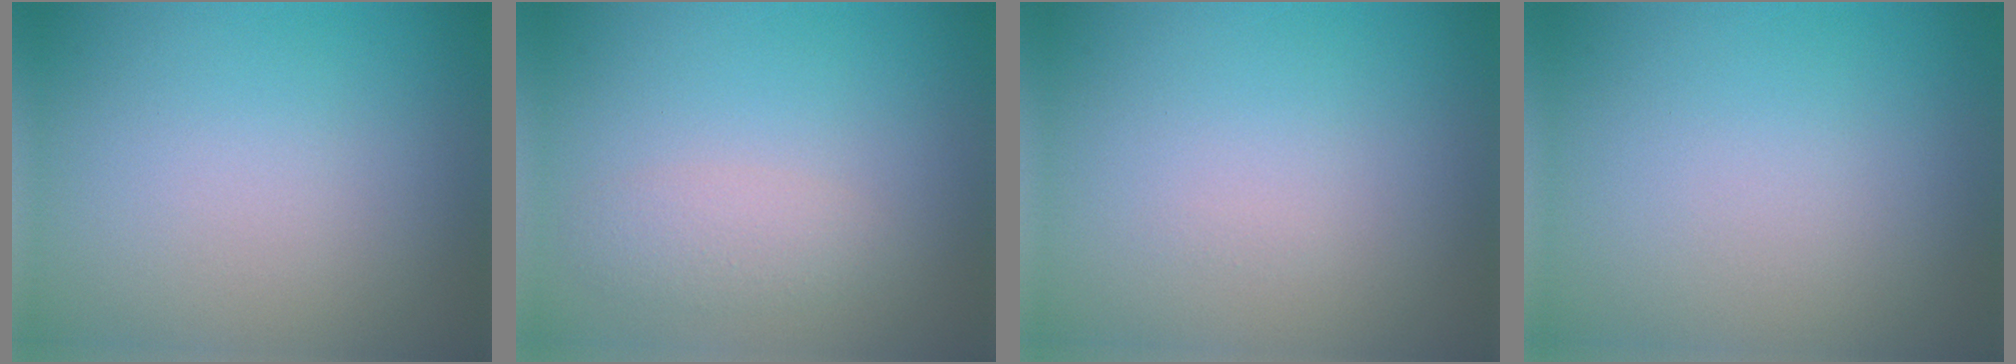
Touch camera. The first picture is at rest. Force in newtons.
{"total": 1.8, "press": 1.8, "slide": 0.0}
{"total": 0.0}
{"total": 0.0}